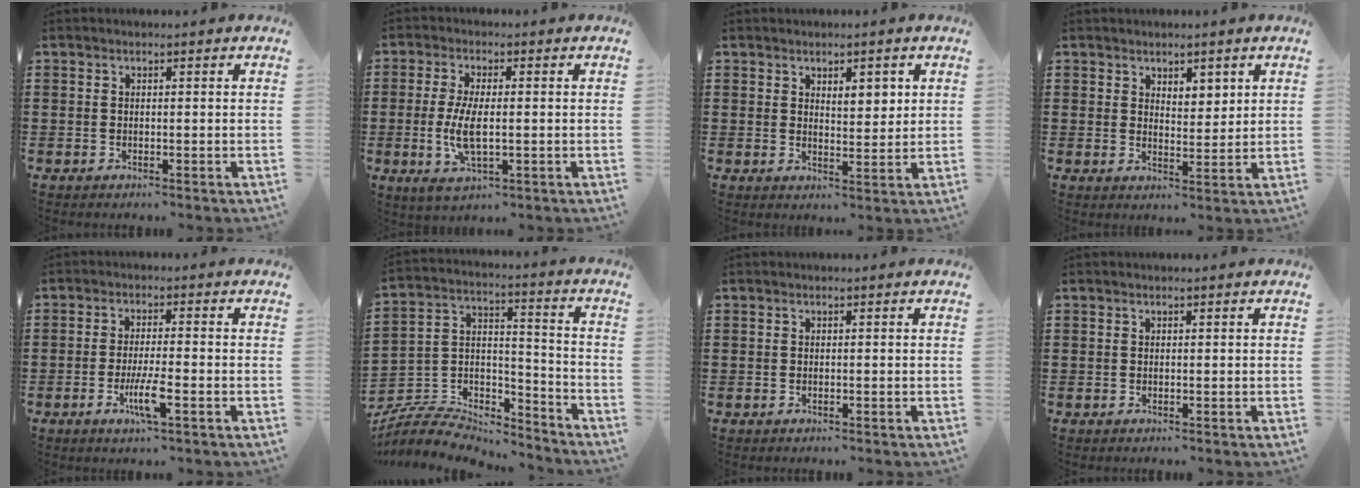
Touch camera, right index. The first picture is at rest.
{"total": 6.7, "force": [-0.8, 2.4, 6.2], "torque": [-0.144, -0.013, -0.022]}
{"total": 3.3, "force": [2.0, 1.7, 2.0], "torque": [-0.028, 0.003, 0.032]}
{"total": 3.1, "force": [2.5, 1.7, 0.6], "torque": [-0.011, 0.004, 0.046]}
{"total": 5.3, "force": [-2.2, 0.7, 4.8], "torque": [-0.092, -0.011, -0.040]}
{"total": 7.6, "force": [-7.0, 2.4, 1.7], "torque": [-0.045, 0.007, -0.142]}
{"total": 0.0}
{"total": 0.0}